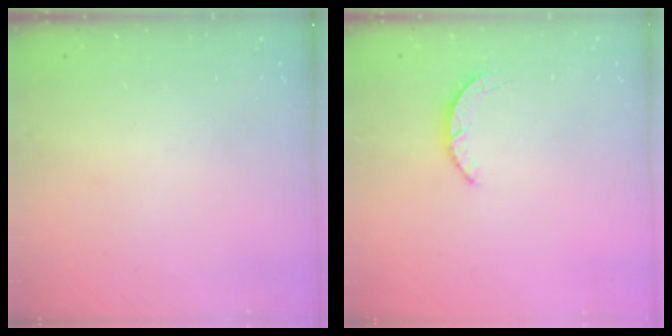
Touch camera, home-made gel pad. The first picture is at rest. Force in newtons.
{"total": 2.2, "press": 2.2, "slide": 0.4}